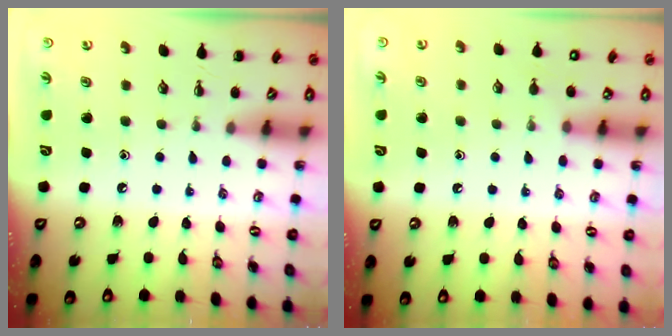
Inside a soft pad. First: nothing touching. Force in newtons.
{"total": 5.7, "press": 5.5, "slide": 1.4}